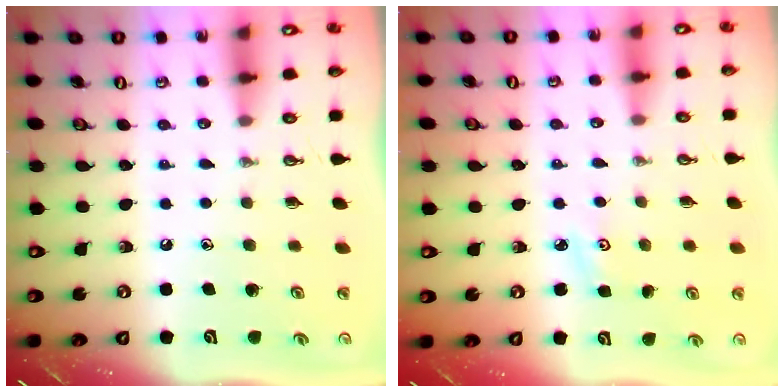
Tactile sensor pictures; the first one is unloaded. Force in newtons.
{"total": 2.7, "press": 2.6, "slide": 0.4}